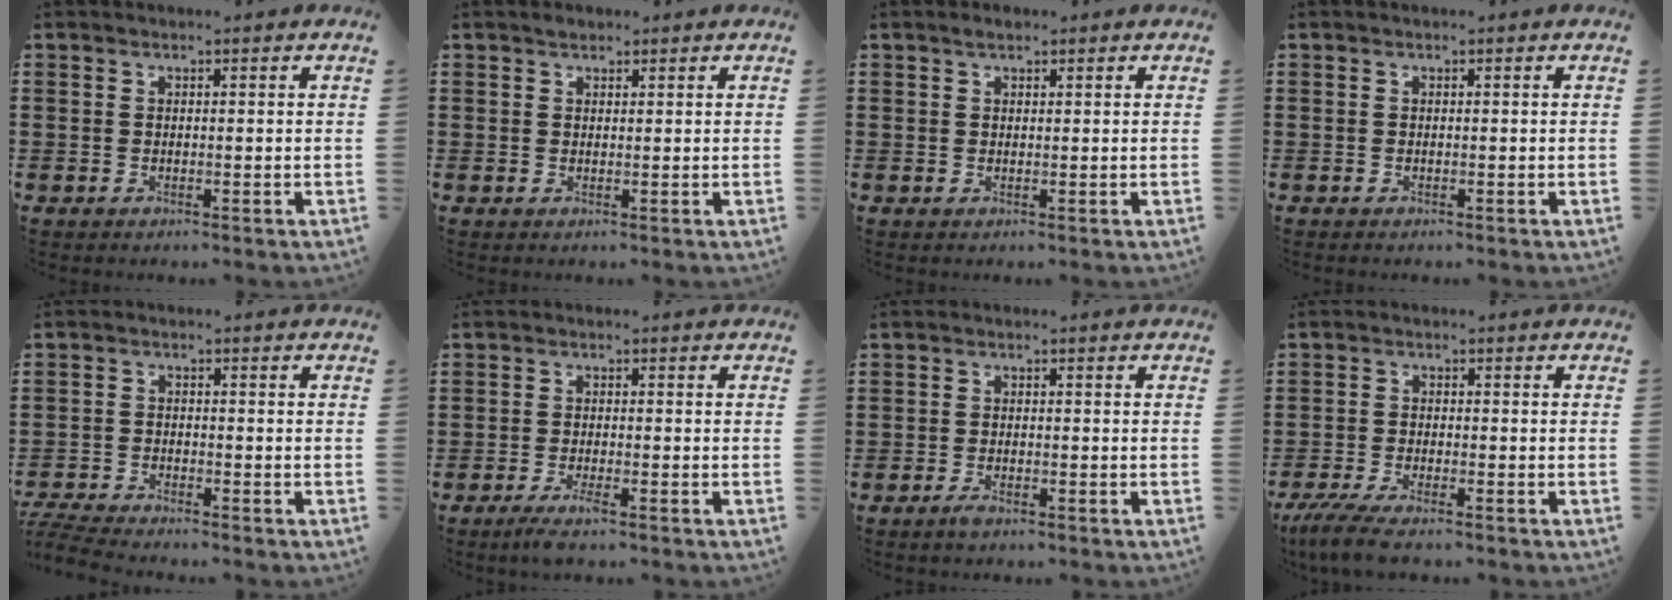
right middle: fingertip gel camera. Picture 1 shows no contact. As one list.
[{"total": 1.0, "force": [0.8, 0.5, 0.1], "torque": [-0.004, 0.002, 0.016]}, {"total": 1.0, "force": [0.7, 0.5, 0.4], "torque": [-0.010, 0.005, 0.012]}, {"total": 0.0}, {"total": 4.0, "force": [-3.9, 0.3, 0.8], "torque": [-0.035, -0.009, -0.087]}, {"total": 2.5, "force": [-1.6, 0.1, 1.9], "torque": [-0.047, -0.008, -0.032]}, {"total": 1.5, "force": [-1.0, 0.4, 1.0], "torque": [-0.028, -0.007, -0.021]}, {"total": 4.4, "force": [-3.8, 0.4, 2.1], "torque": [-0.056, -0.012, -0.078]}]